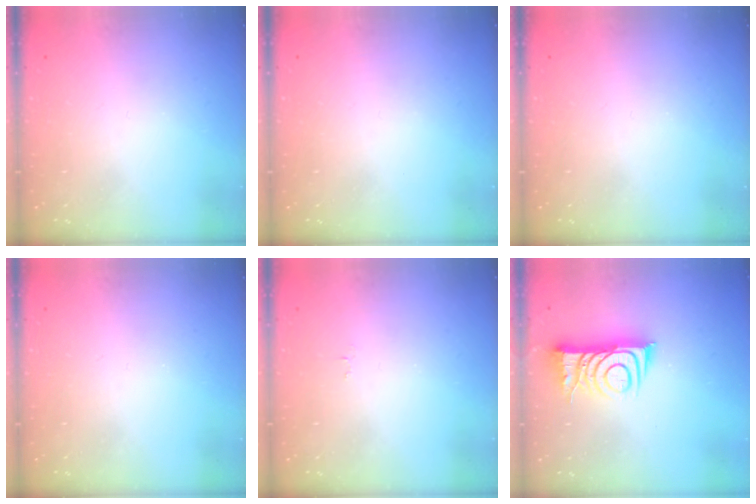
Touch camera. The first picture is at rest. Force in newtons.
{"total": 0.0}
{"total": 0.0}
{"total": 0.0}
{"total": 3.2, "press": 3.1, "slide": 0.5}
{"total": 9.4, "press": 9.4, "slide": 0.6}